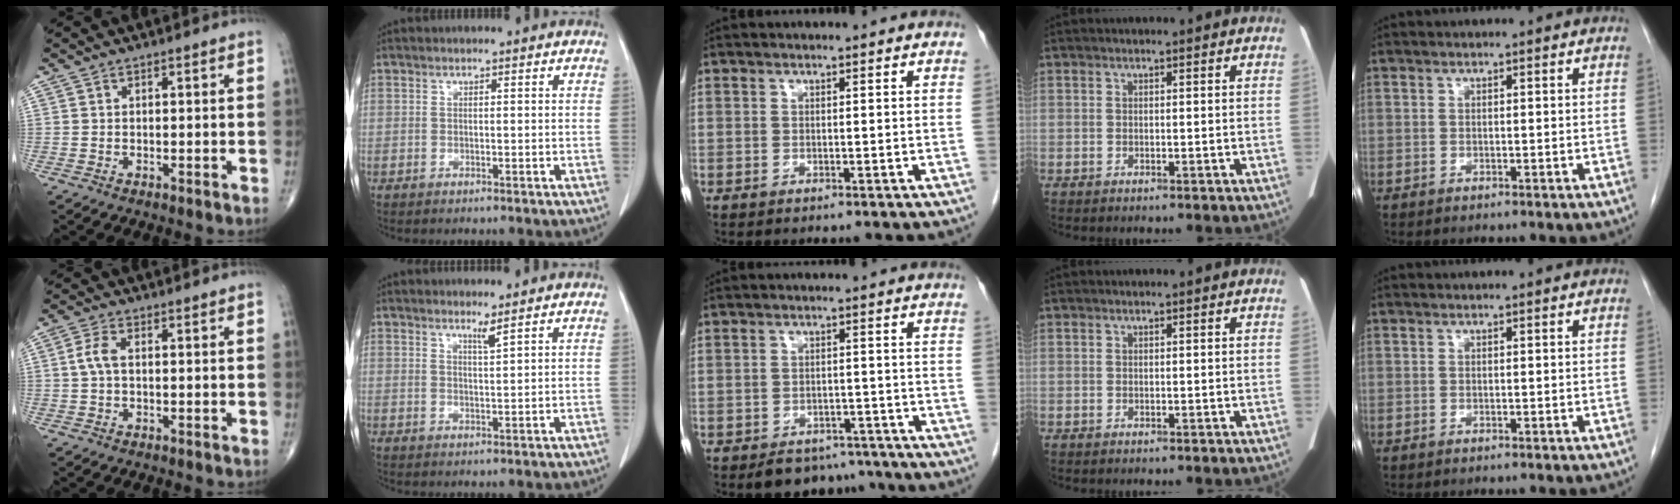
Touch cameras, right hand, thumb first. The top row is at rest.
{"thumb": {"total": 3.2, "force": [0.2, 1.6, 2.8], "torque": [-0.069, 0.008, 0.001]}, "index": {"total": 1.6, "force": [1.3, -0.5, 0.8], "torque": [-0.017, -0.012, 0.025]}, "middle": {"total": 6.1, "force": [-5.1, 3.2, 0.8], "torque": [0.007, 0.007, -0.070]}}